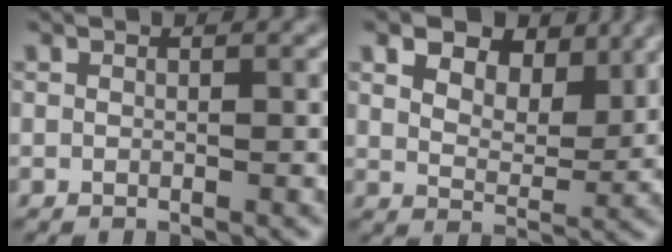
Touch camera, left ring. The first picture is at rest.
{"total": 7.9, "force": [5.0, 4.1, 4.5], "torque": [-0.072, 0.007, 0.064]}